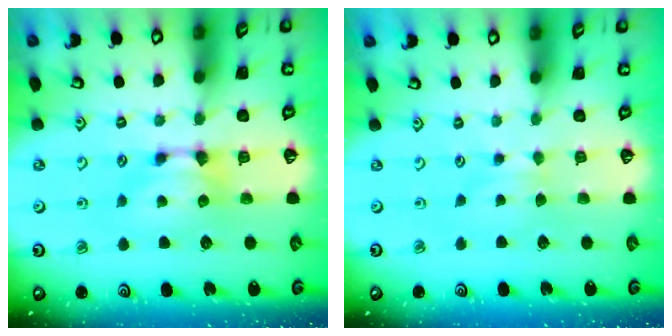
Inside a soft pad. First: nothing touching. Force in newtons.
{"total": 2.1, "press": 2.0, "slide": 0.4}